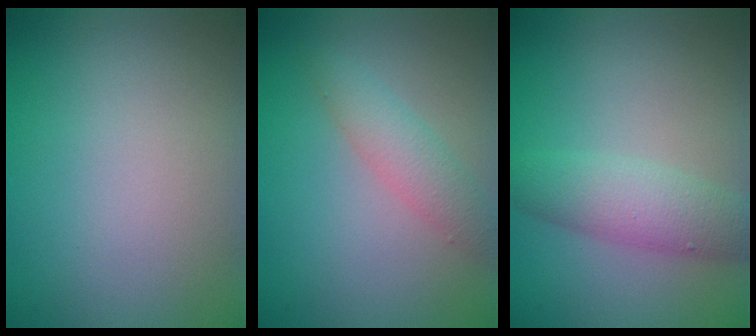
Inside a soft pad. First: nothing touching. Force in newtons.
{"total": 2.5, "press": 2.5, "slide": 0.1}
{"total": 3.9, "press": 3.9, "slide": 0.0}